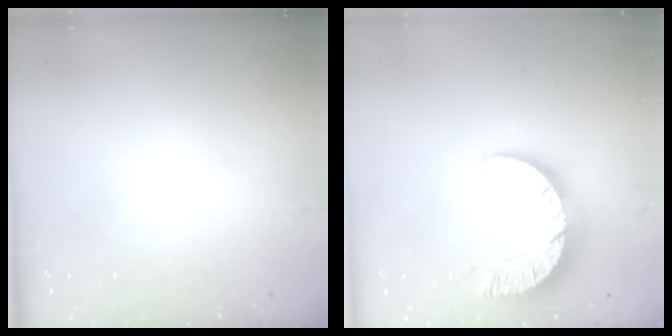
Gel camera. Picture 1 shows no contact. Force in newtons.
{"total": 9.0, "press": 9.0, "slide": 0.9}